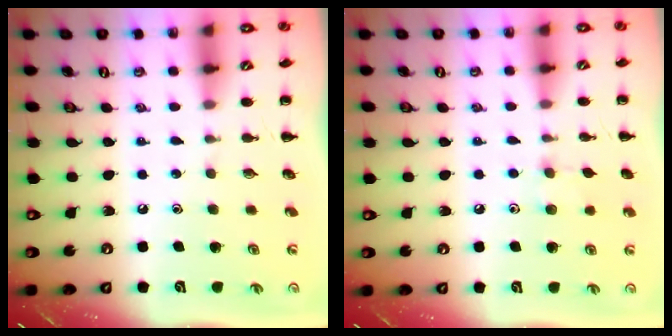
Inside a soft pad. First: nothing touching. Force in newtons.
{"total": 5.7, "press": 5.4, "slide": 2.0}